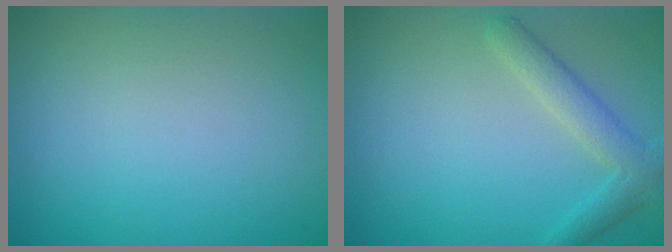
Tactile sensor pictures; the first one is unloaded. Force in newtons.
{"total": 2.6, "press": 2.6, "slide": 0.1}